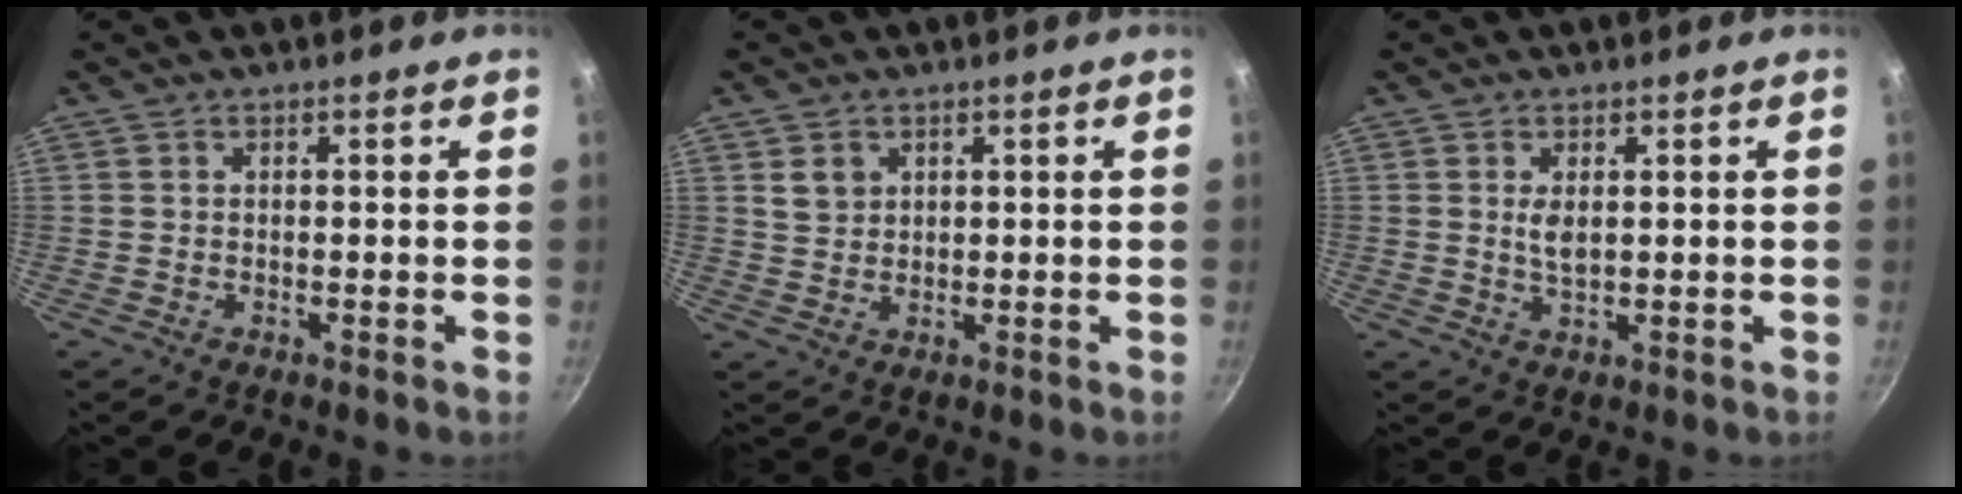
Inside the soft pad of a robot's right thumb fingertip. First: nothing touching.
{"total": 3.3, "force": [1.4, 2.7, 1.4], "torque": [-0.013, 0.000, 0.028]}
{"total": 2.8, "force": [0.7, 1.4, 2.4], "torque": [-0.042, -0.005, 0.015]}